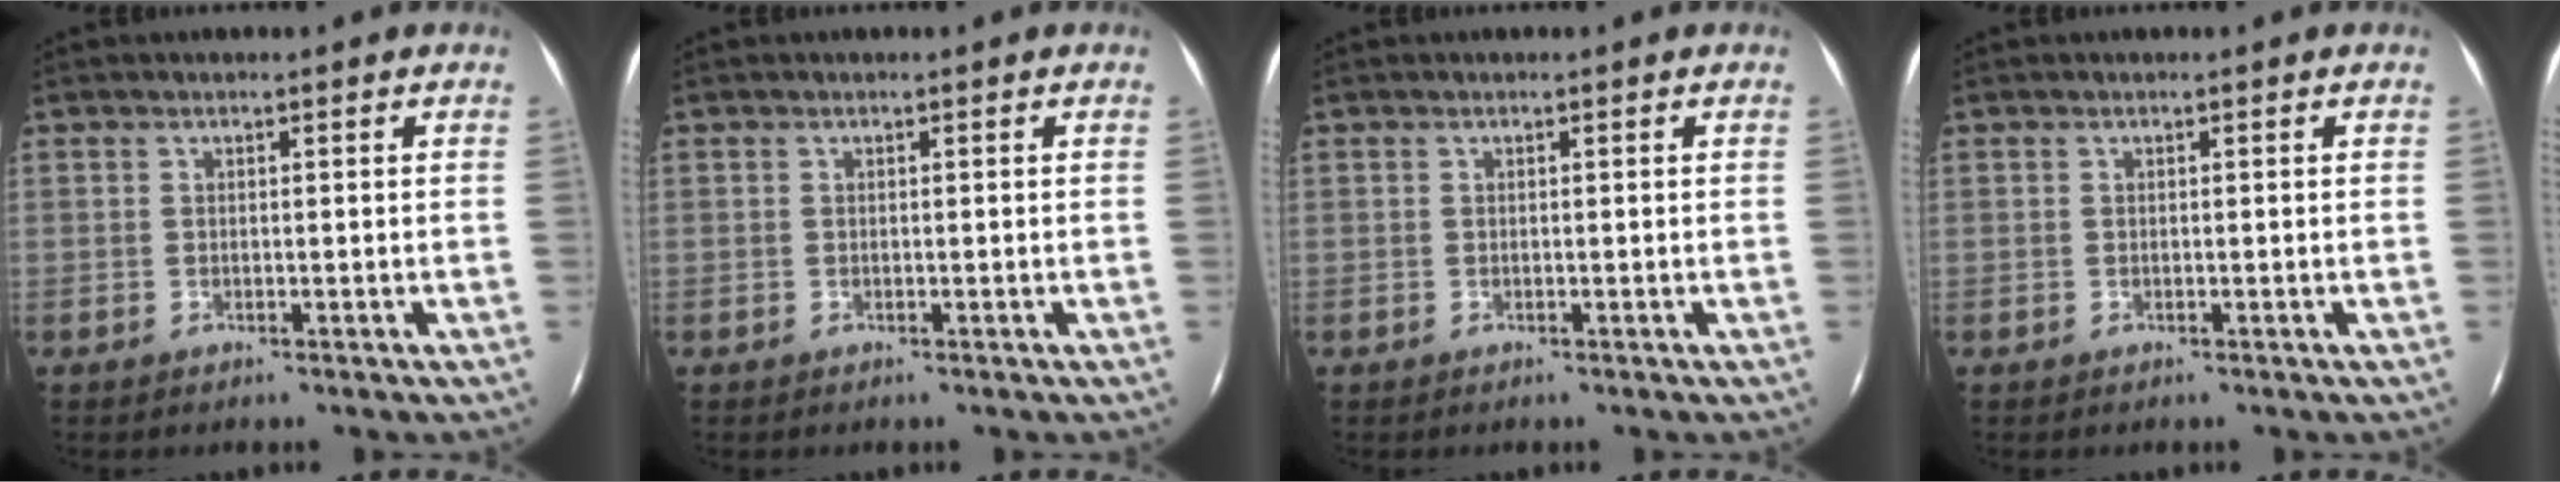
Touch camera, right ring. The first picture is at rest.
{"total": 0.0}
{"total": 0.0}
{"total": 0.0}